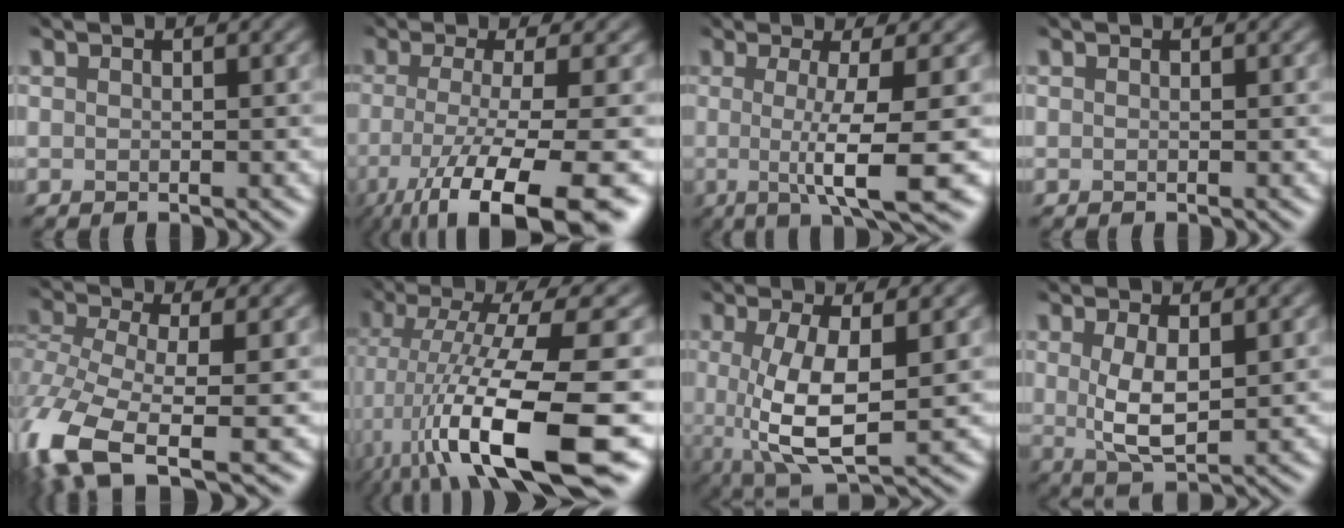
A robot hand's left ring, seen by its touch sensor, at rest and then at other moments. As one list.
[{"total": 11.8, "force": [-5.3, 2.9, 10.1], "torque": [-0.131, -0.022, -0.076]}, {"total": 7.5, "force": [-1.8, 1.0, 7.3], "torque": [-0.110, -0.004, -0.023]}, {"total": 0.0}, {"total": 10.6, "force": [-5.7, 4.3, 7.8], "torque": [-0.182, -0.022, -0.102]}, {"total": 14.7, "force": [-5.4, 3.2, 13.3], "torque": [-0.235, -0.021, -0.069]}, {"total": 7.3, "force": [-1.0, 2.4, 6.8], "torque": [-0.136, -0.011, -0.009]}, {"total": 4.0, "force": [0.4, 1.4, 3.7], "torque": [-0.080, -0.014, 0.019]}]